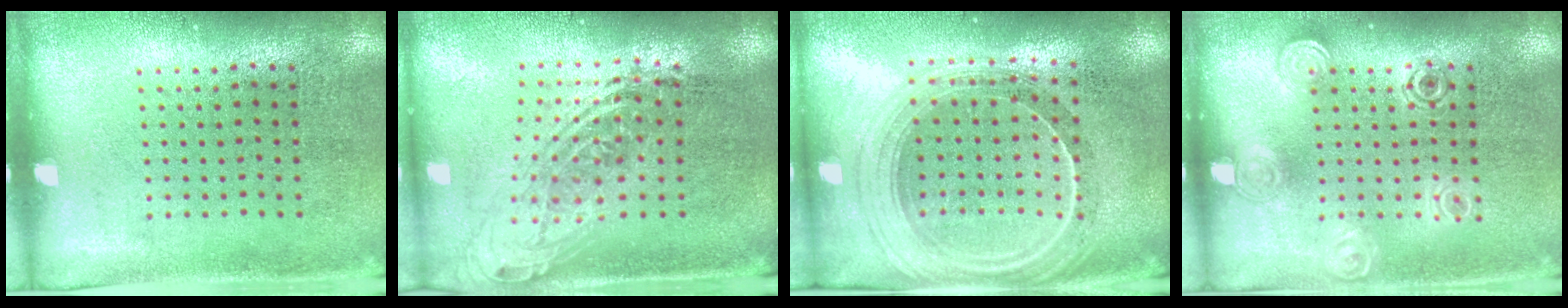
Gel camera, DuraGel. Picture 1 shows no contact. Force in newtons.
{"total": 2.0, "press": 1.5, "slide": 1.2}
{"total": 2.4, "press": 2.0, "slide": 1.2}
{"total": 1.4, "press": 1.2, "slide": 0.7}